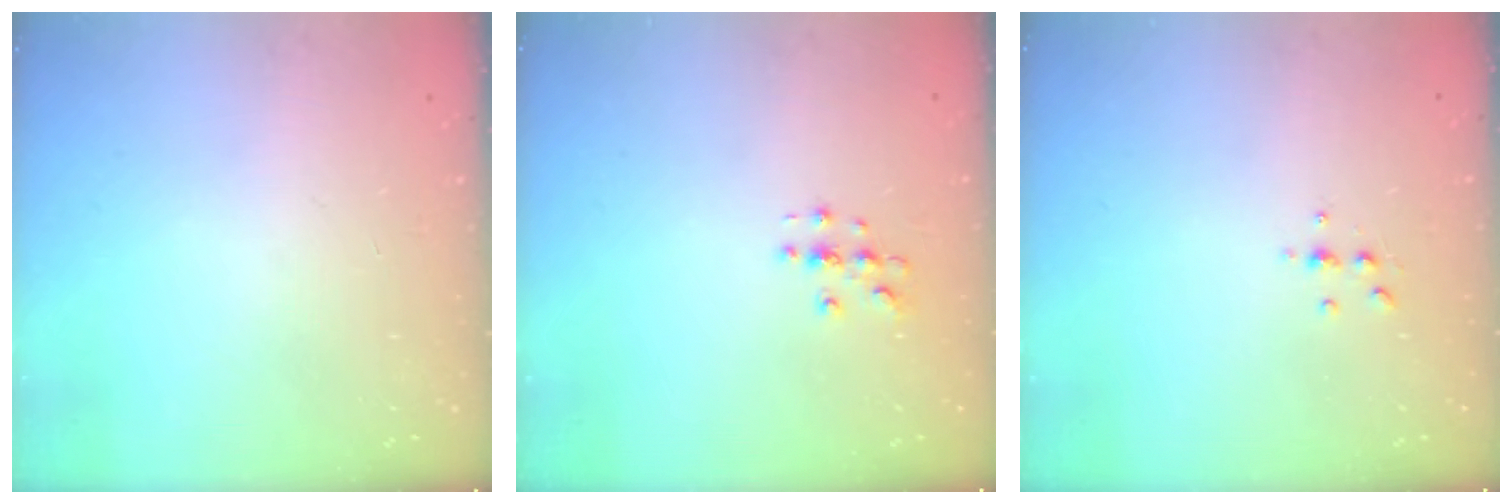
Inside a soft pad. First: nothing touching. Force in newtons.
{"total": 2.8, "press": 2.8, "slide": 0.2}
{"total": 3.9, "press": 3.9, "slide": 0.6}